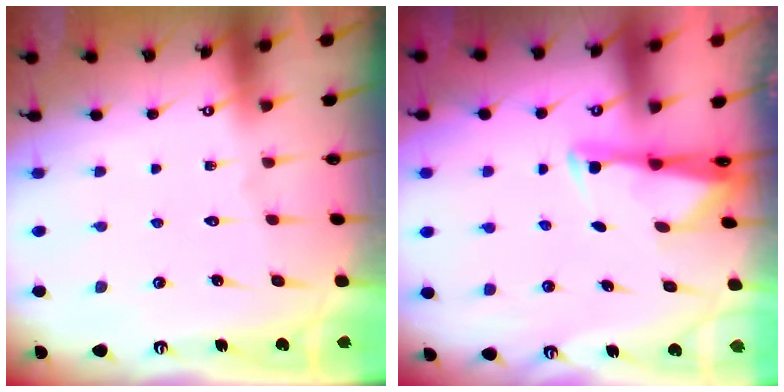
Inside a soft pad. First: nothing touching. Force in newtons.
{"total": 2.7, "press": 2.7, "slide": 0.4}